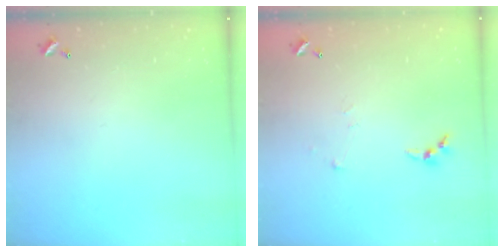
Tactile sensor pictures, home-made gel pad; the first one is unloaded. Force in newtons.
{"total": 4.2, "press": 4.2, "slide": 0.5}